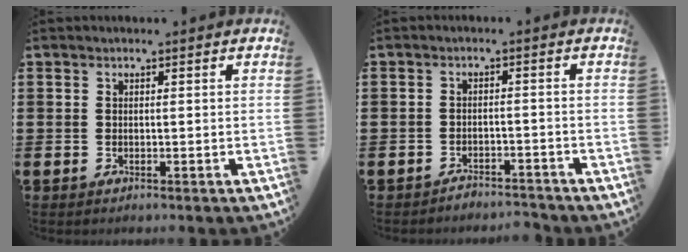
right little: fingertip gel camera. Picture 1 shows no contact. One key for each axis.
{"total": 2.2, "fx": -2.2, "fy": 0.0, "fz": -0.2, "tx": -0.003, "ty": 0.004, "tz": -0.049}